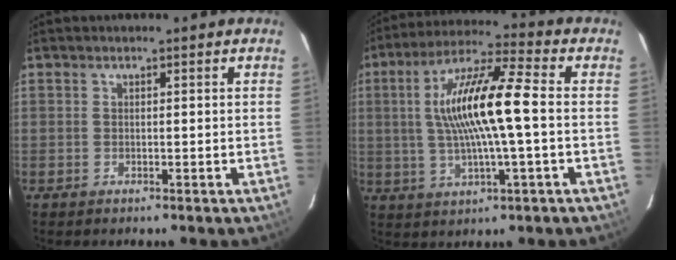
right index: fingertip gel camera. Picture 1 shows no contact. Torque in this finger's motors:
{"motor_torque": [1.57, -0.45, 1.05, 0.21]}